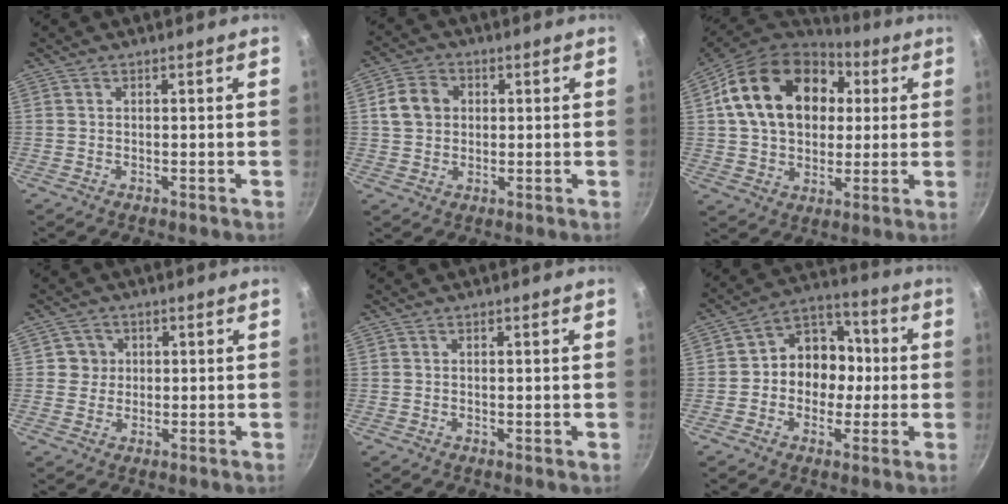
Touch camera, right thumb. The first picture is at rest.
{"total": 6.8, "force": [1.2, 5.7, 3.5], "torque": [-0.044, 0.010, 0.013]}
{"total": 21.8, "force": [5.5, 15.8, 14.0], "torque": [-0.220, 0.015, 0.088]}
{"total": 3.4, "force": [0.7, 3.3, 0.4], "torque": [0.021, 0.007, 0.006]}
{"total": 0.0}
{"total": 11.5, "force": [-0.5, 9.8, 6.1], "torque": [-0.033, 0.035, -0.027]}